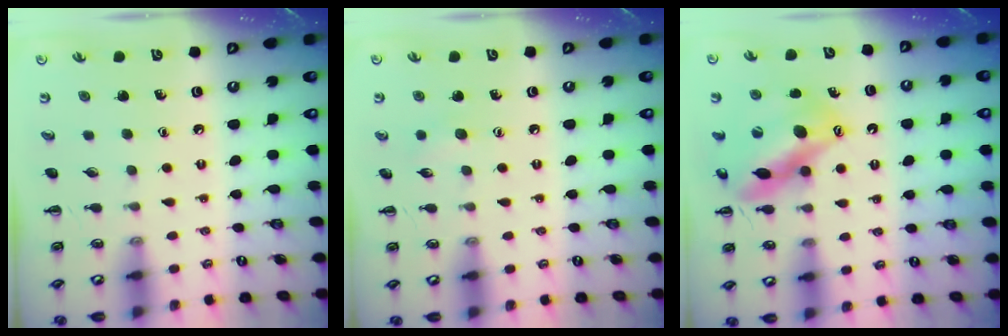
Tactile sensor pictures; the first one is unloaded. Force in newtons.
{"total": 4.8, "press": 4.6, "slide": 1.2}
{"total": 14.5, "press": 13.9, "slide": 4.3}